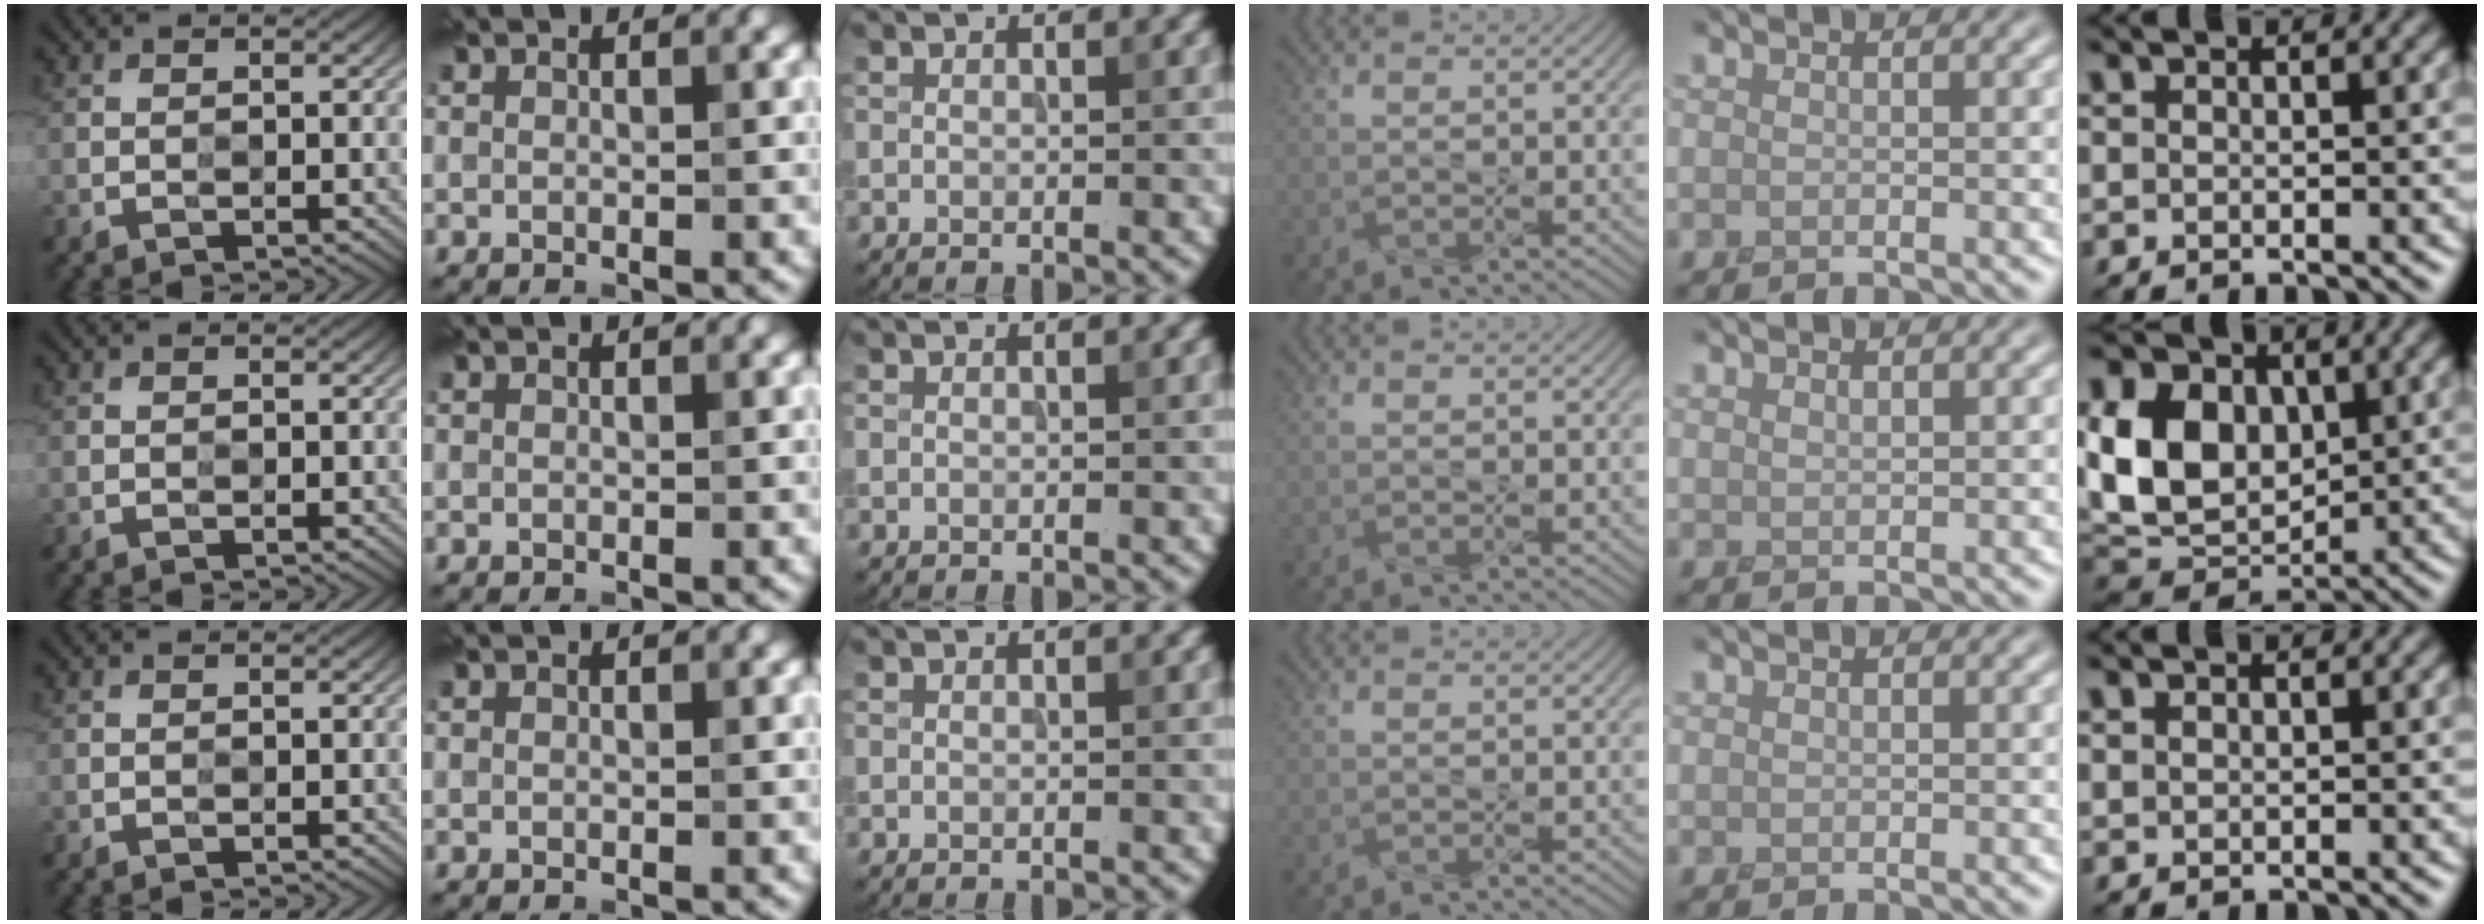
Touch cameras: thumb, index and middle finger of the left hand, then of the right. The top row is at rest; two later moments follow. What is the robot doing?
{"motion": "press", "object": "gel pad"}